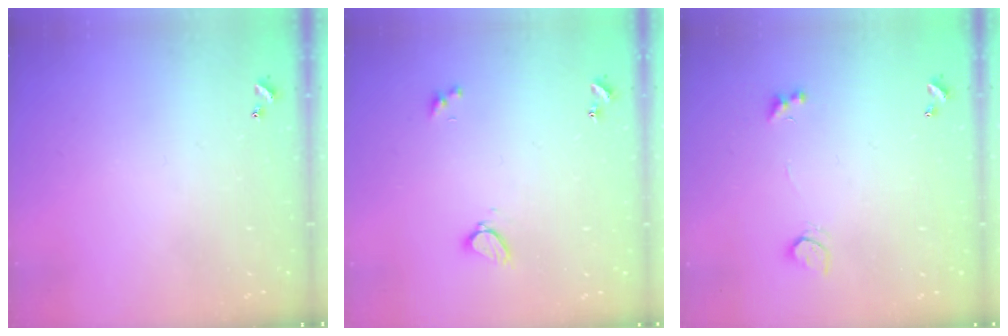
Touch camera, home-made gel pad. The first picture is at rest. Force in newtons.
{"total": 2.7, "press": 2.7, "slide": 0.2}
{"total": 2.6, "press": 2.4, "slide": 1.2}